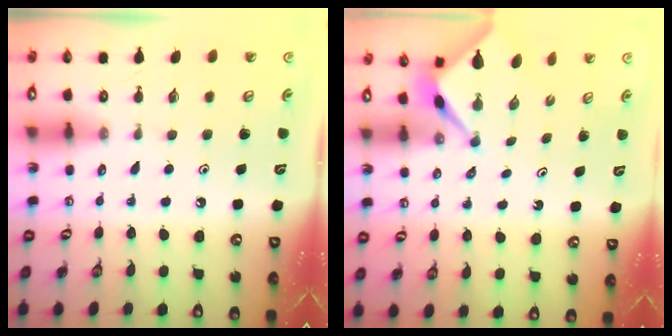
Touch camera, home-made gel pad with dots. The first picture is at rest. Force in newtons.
{"total": 2.6, "press": 2.5, "slide": 0.2}